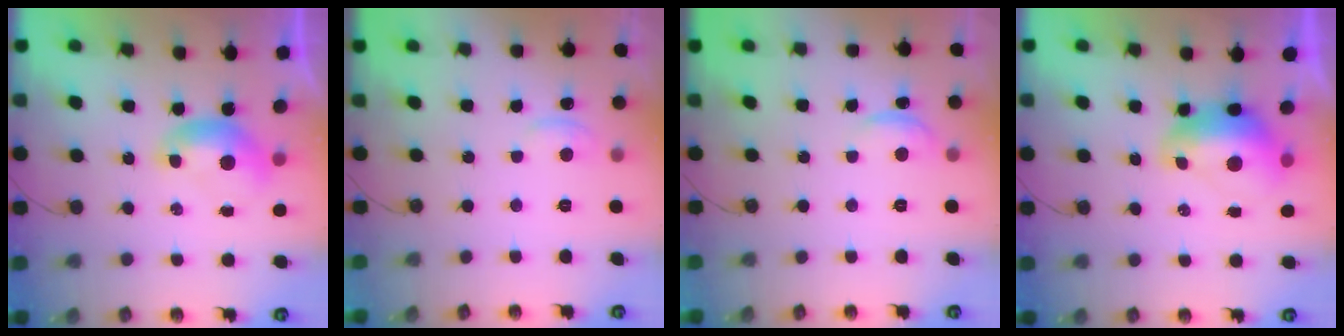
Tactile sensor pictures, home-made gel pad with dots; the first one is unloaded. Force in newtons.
{"total": 2.1, "press": 2.0, "slide": 0.5}
{"total": 1.0, "press": 0.7, "slide": 0.7}
{"total": 2.8, "press": 2.7, "slide": 0.7}